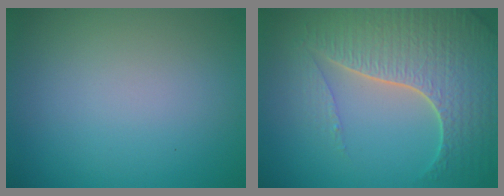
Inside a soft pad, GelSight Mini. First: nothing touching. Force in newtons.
{"total": 7.6, "press": 5.6, "slide": 5.1}